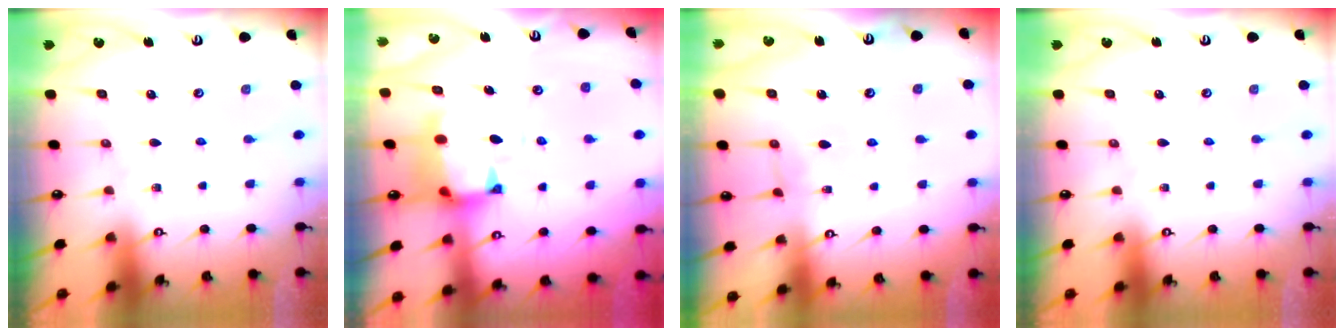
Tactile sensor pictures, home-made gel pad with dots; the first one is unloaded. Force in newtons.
{"total": 2.8, "press": 2.4, "slide": 1.4}
{"total": 0.0}
{"total": 0.0}